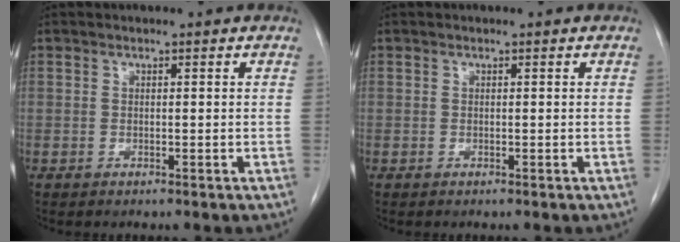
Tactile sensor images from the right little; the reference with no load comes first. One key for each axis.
{"total": 0.0}